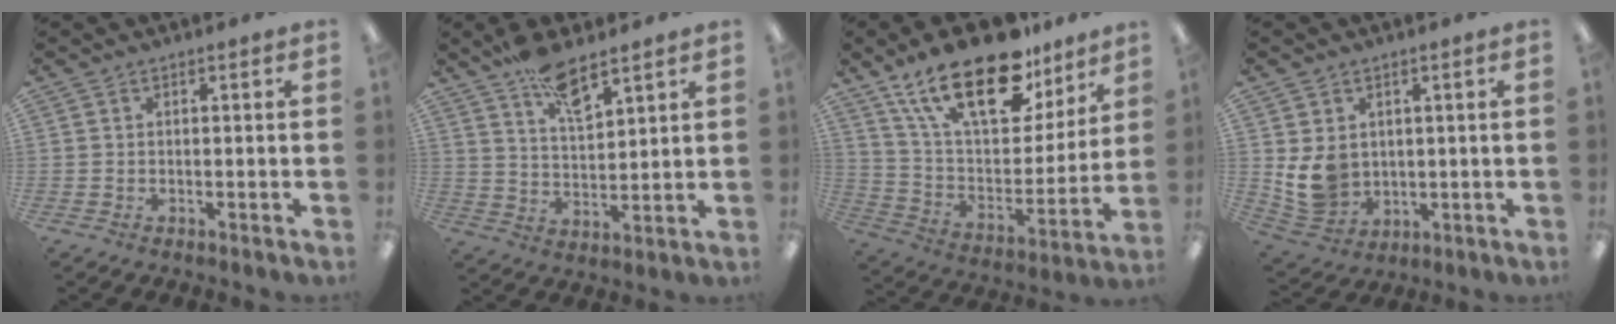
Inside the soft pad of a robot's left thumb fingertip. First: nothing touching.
{"total": 10.1, "force": [7.6, 3.6, 5.6], "torque": [-0.097, -0.040, 0.134]}
{"total": 25.1, "force": [16.5, 11.2, 15.3], "torque": [-0.271, -0.094, 0.286]}
{"total": 8.6, "force": [1.7, 7.3, 4.3], "torque": [-0.107, -0.008, 0.035]}